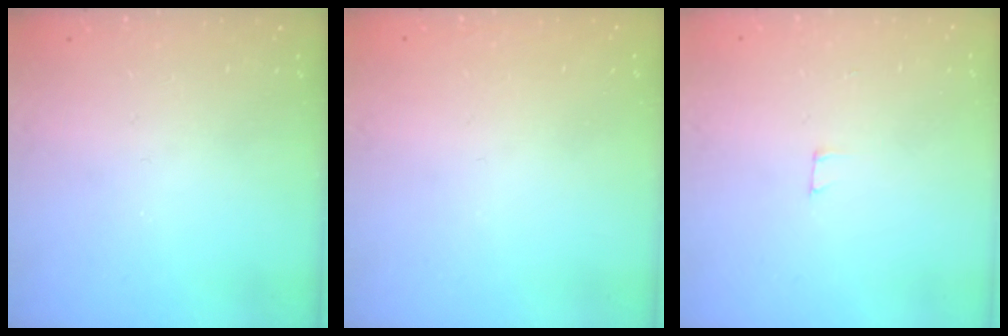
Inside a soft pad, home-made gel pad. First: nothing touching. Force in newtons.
{"total": 1.6, "press": 1.6, "slide": 0.1}
{"total": 2.5, "press": 2.5, "slide": 0.2}